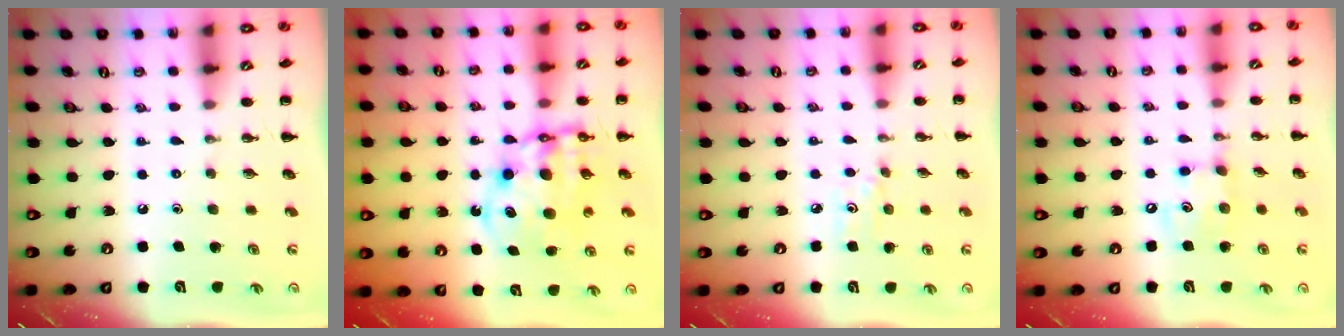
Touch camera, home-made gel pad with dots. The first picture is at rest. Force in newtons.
{"total": 10.6, "press": 10.3, "slide": 2.5}
{"total": 3.0, "press": 2.8, "slide": 1.1}
{"total": 7.6, "press": 7.5, "slide": 1.1}